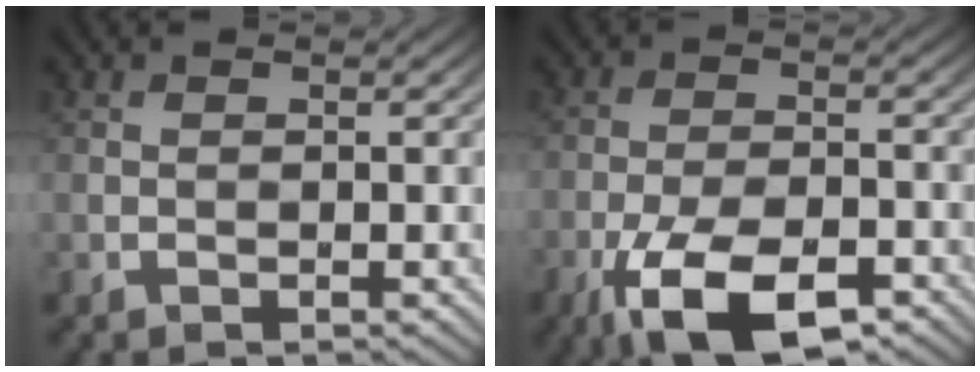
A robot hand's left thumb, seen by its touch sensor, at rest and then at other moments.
{"total": 12.1, "force": [-7.2, 4.7, 8.4], "torque": [-0.166, -0.017, -0.131]}